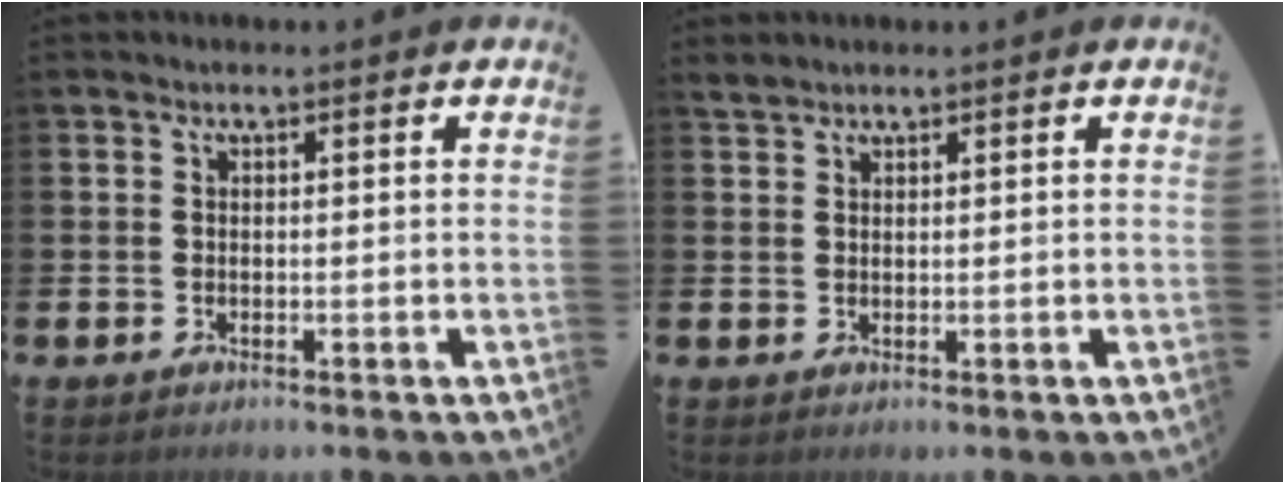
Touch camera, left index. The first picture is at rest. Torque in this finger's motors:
{"motor_torque": [0.12, -0.01, -0.03, 0.00]}